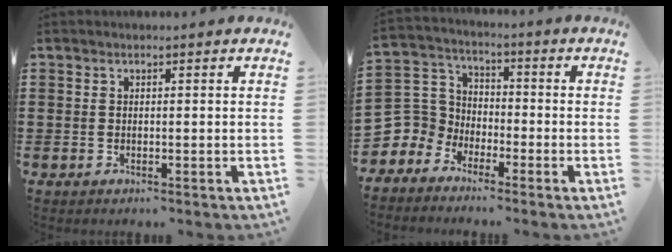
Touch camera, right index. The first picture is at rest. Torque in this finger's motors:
{"motor_torque": [0.42, 1.72, 0.05, 0.00]}